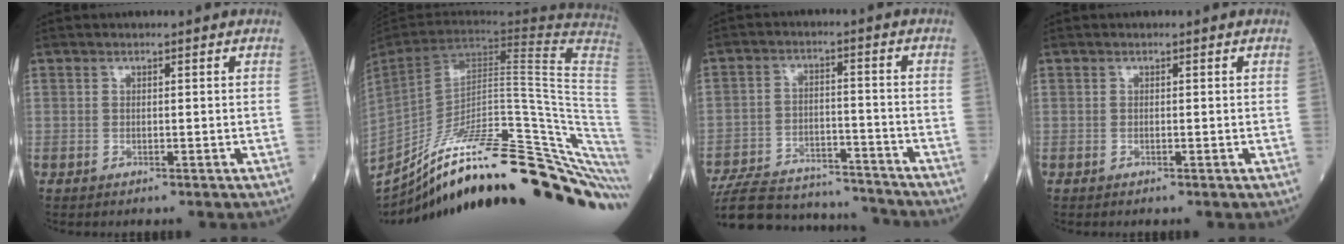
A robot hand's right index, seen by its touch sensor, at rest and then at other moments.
{"total": 38.8, "force": [-29.3, 4.4, 25.0], "torque": [-0.282, -0.044, -0.409]}
{"total": 19.2, "force": [-18.0, 4.3, 5.2], "torque": [-0.123, 0.001, -0.267]}
{"total": 0.0}